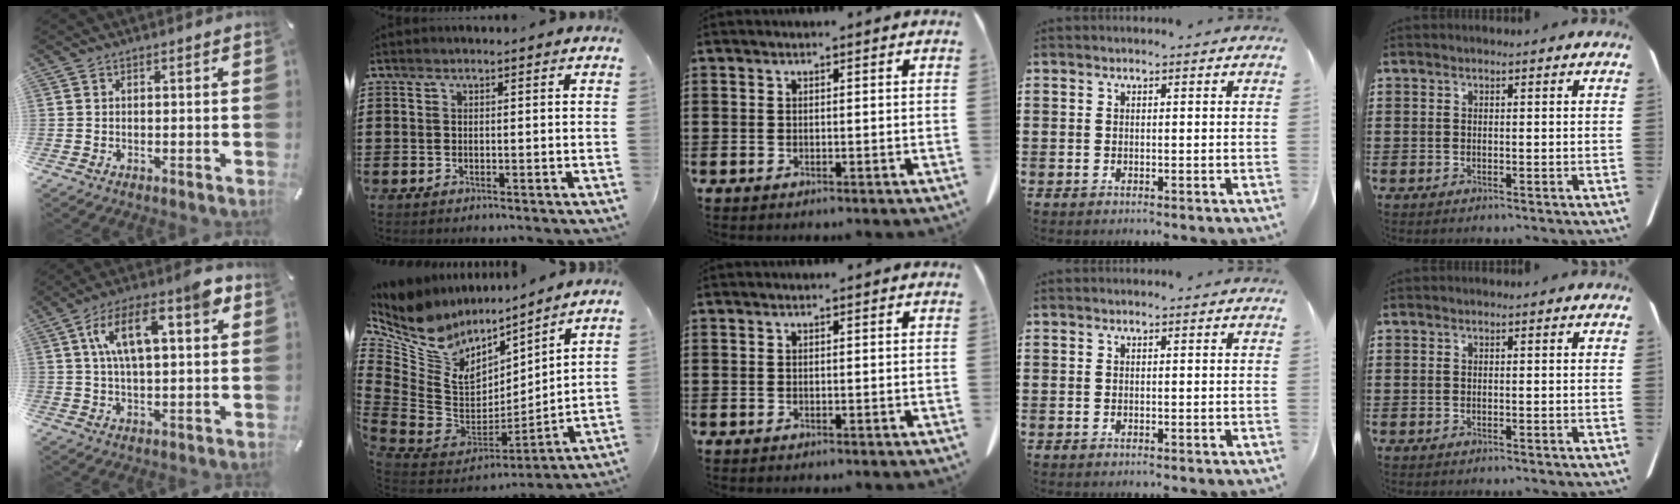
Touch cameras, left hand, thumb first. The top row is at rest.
{"thumb": {"total": 14.0, "force": [5.1, 6.4, 11.4], "torque": [-0.190, 0.009, 0.087]}, "index": {"total": 9.0, "force": [5.8, 6.2, 3.1], "torque": [-0.120, -0.059, 0.103]}}